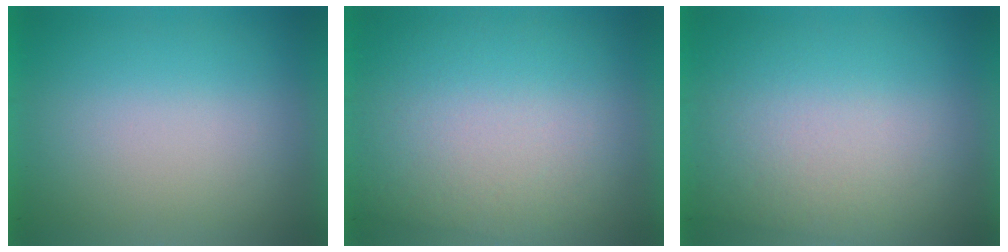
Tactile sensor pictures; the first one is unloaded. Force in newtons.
{"total": 3.2}
{"total": 2.1}